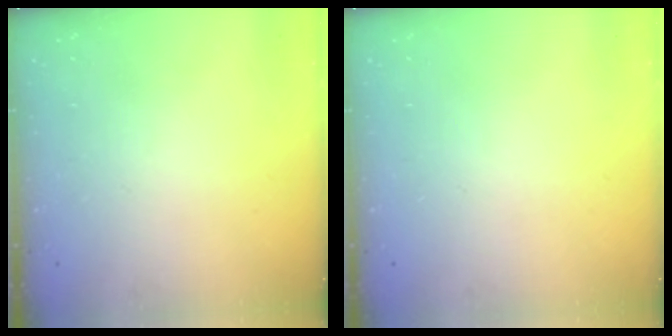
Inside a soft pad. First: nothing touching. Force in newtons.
{"total": 0.0}